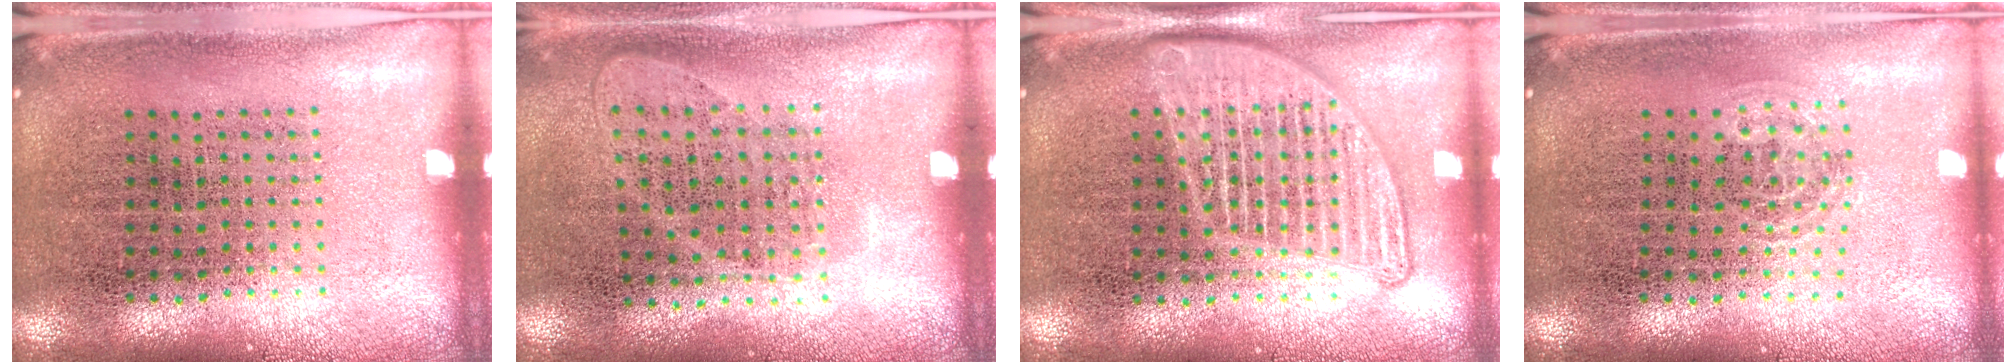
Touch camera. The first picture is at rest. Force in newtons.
{"total": 1.0, "press": 0.9, "slide": 0.5}
{"total": 1.8, "press": 1.8, "slide": 0.3}
{"total": 0.9, "press": 0.6, "slide": 0.7}